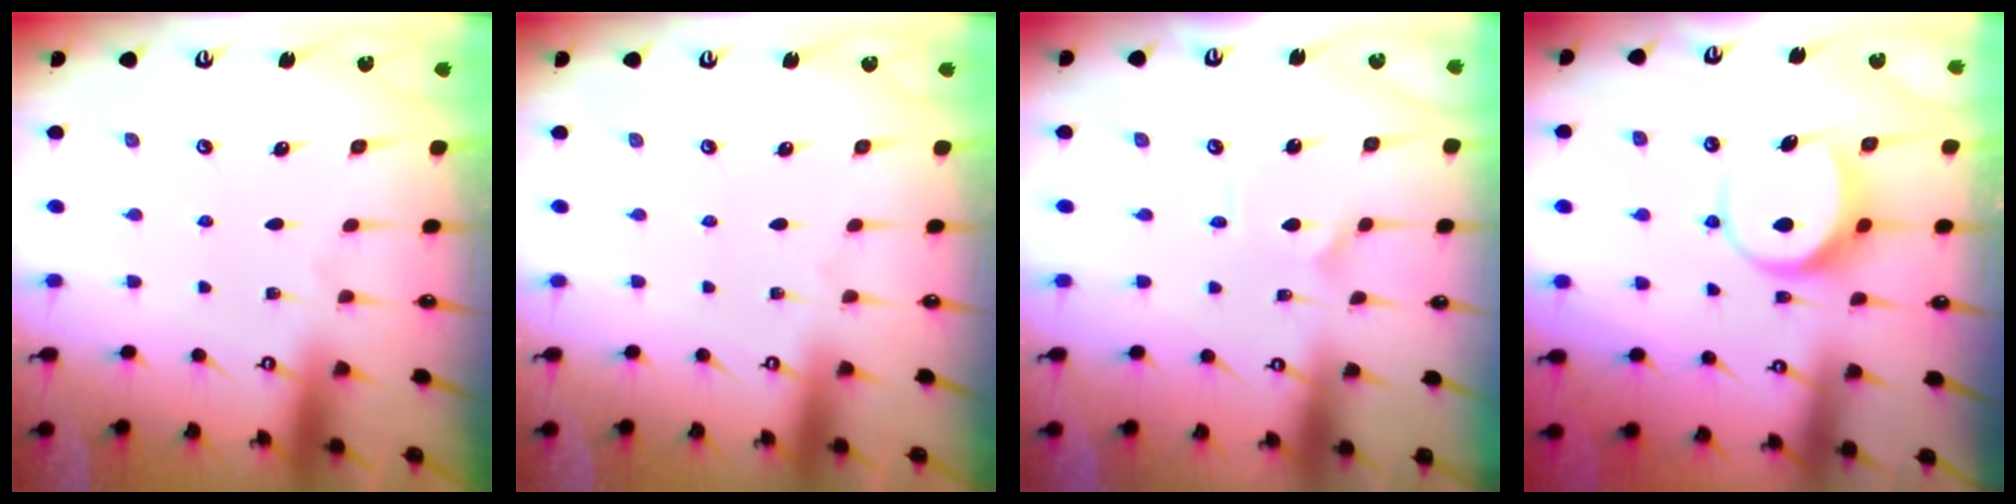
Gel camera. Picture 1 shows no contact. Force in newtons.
{"total": 0.0}
{"total": 2.6, "press": 2.5, "slide": 0.3}
{"total": 9.0, "press": 9.0, "slide": 0.8}